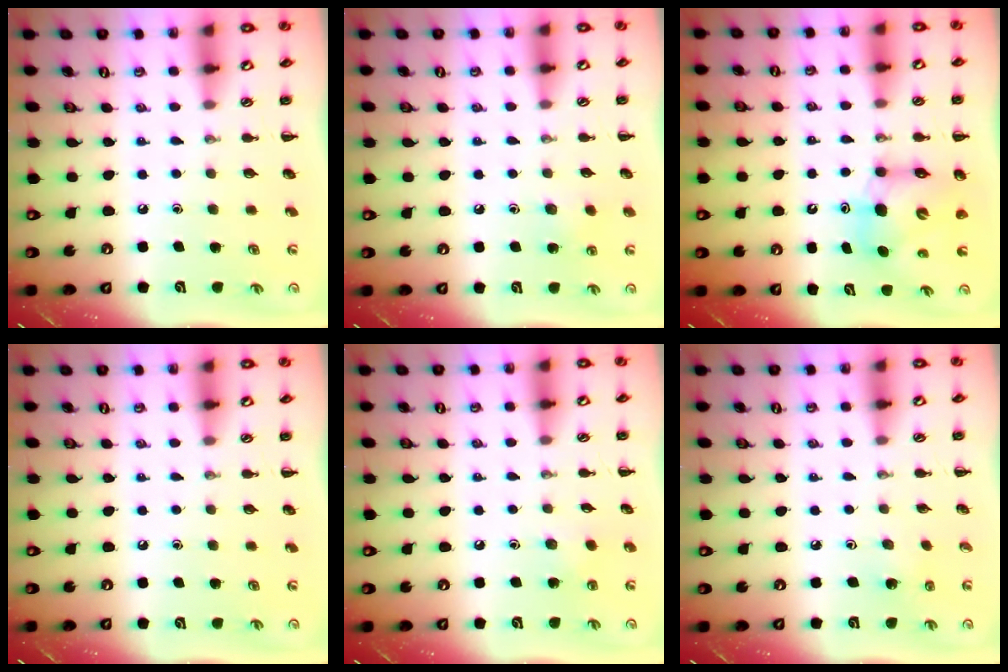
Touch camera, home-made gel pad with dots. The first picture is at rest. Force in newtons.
{"total": 6.1, "press": 5.9, "slide": 1.7}
{"total": 7.9, "press": 7.6, "slide": 2.1}
{"total": 0.0}
{"total": 4.6, "press": 4.4, "slide": 1.5}
{"total": 1.9, "press": 1.8, "slide": 0.7}